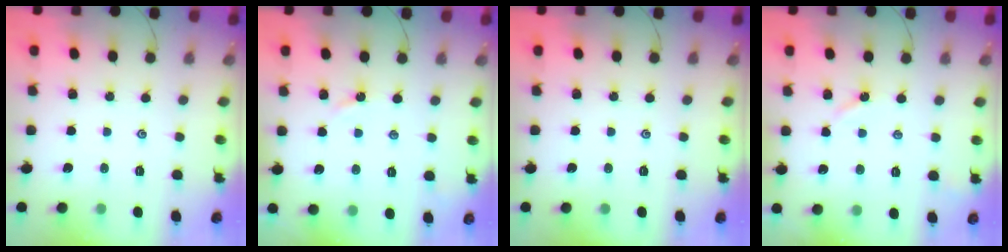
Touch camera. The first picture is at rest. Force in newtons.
{"total": 2.0, "press": 2.0, "slide": 0.3}
{"total": 0.0}
{"total": 3.0, "press": 3.0, "slide": 0.3}